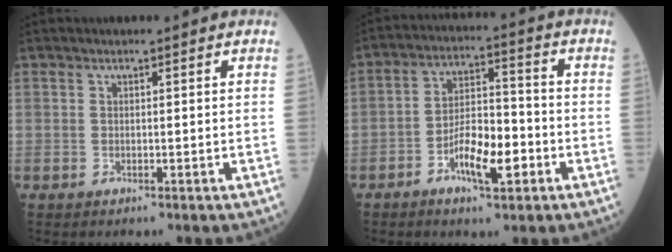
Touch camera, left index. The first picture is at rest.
{"total": 8.9, "force": [-3.9, 2.9, 7.4], "torque": [-0.139, 0.009, -0.068]}